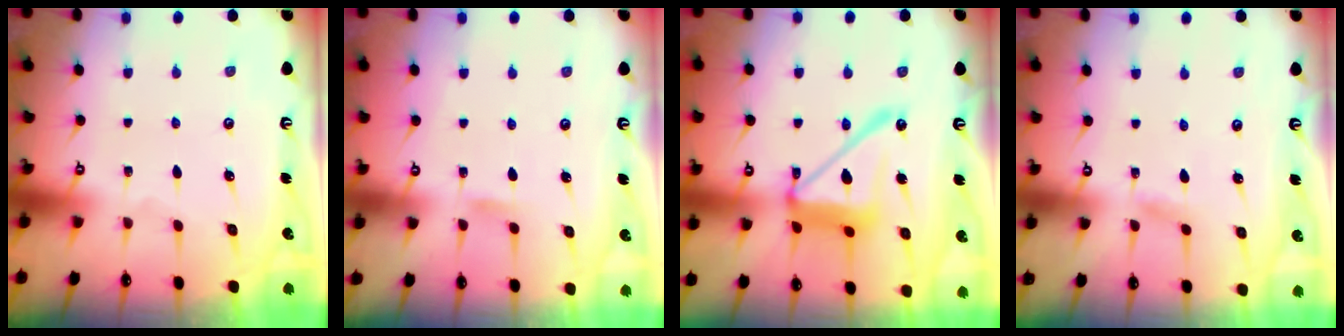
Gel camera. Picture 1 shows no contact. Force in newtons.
{"total": 4.2, "press": 4.2, "slide": 0.3}
{"total": 16.1, "press": 16.0, "slide": 1.4}
{"total": 3.2, "press": 3.2, "slide": 0.5}